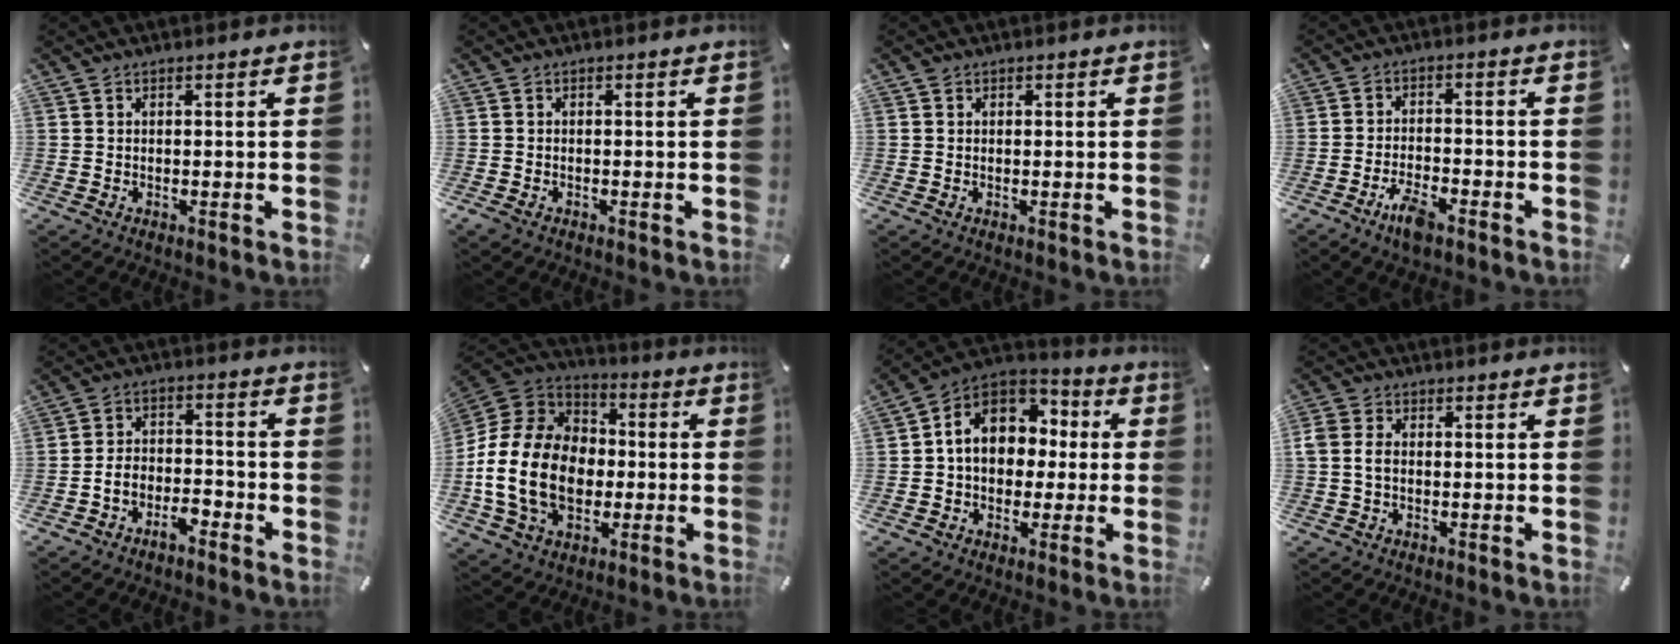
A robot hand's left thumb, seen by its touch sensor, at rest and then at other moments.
{"total": 0.9, "force": [-0.5, 0.6, 0.4], "torque": [-0.006, 0.001, -0.010]}
{"total": 0.7, "force": [0.2, 0.6, 0.2], "torque": [-0.003, 0.004, 0.003]}
{"total": 6.0, "force": [-4.2, 2.2, 3.6], "torque": [-0.080, 0.012, -0.079]}
{"total": 5.6, "force": [-4.3, 2.9, 2.2], "torque": [-0.045, 0.022, -0.083]}
{"total": 20.0, "force": [-3.8, 15.3, 12.4], "torque": [-0.268, 0.025, -0.063]}
{"total": 12.2, "force": [1.3, 10.3, 6.4], "torque": [-0.137, 0.002, 0.024]}
{"total": 3.5, "force": [-0.4, 2.5, 2.4], "torque": [-0.058, 0.002, -0.012]}